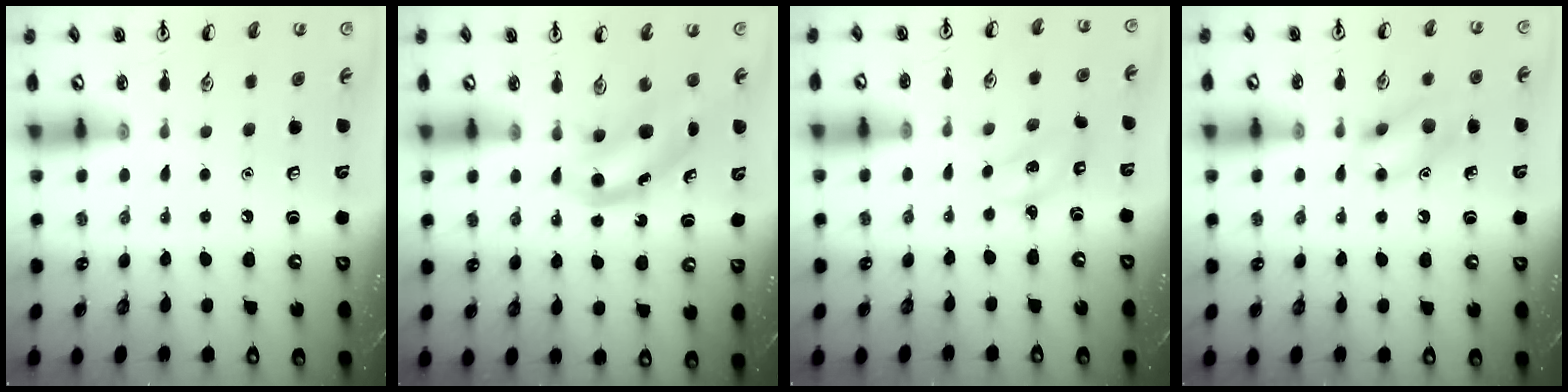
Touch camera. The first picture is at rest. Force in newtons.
{"total": 4.9, "press": 4.8, "slide": 0.9}
{"total": 2.3, "press": 2.2, "slide": 0.4}
{"total": 10.8, "press": 10.7, "slide": 1.4}